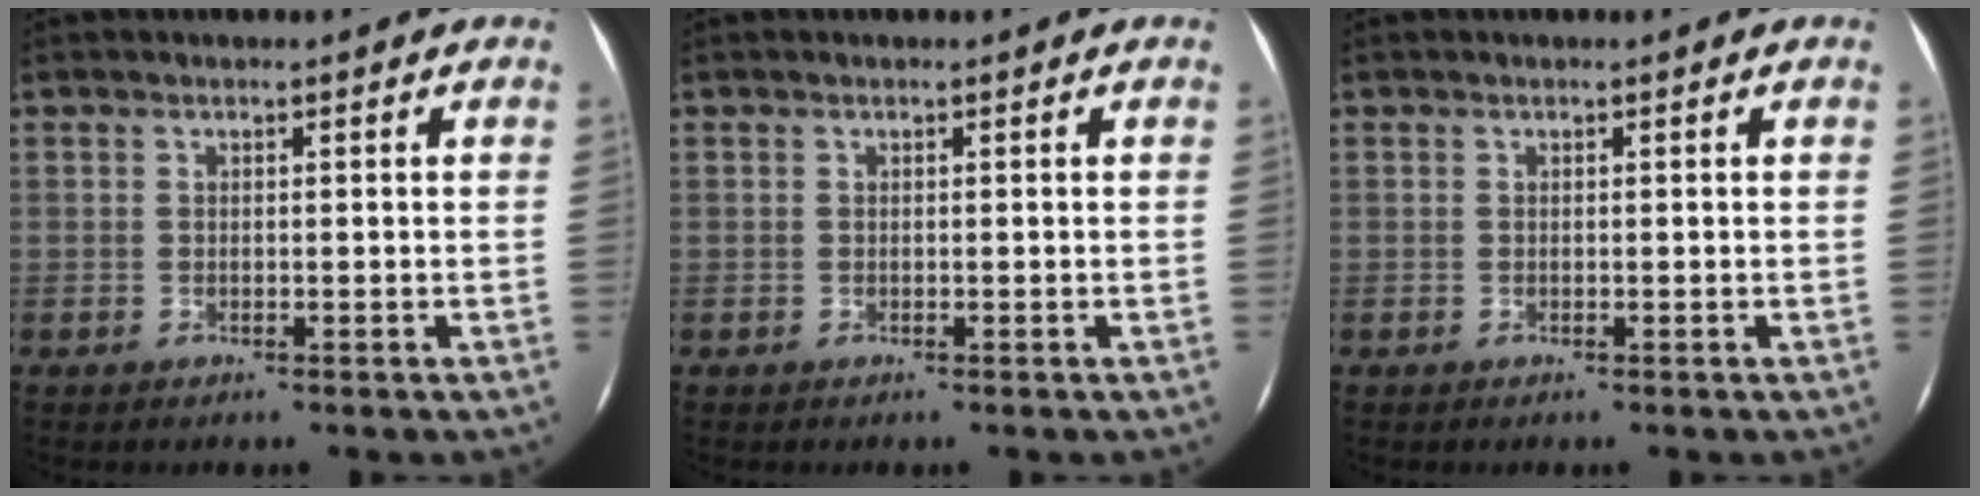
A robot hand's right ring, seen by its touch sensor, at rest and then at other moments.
{"total": 0.0}
{"total": 0.0}